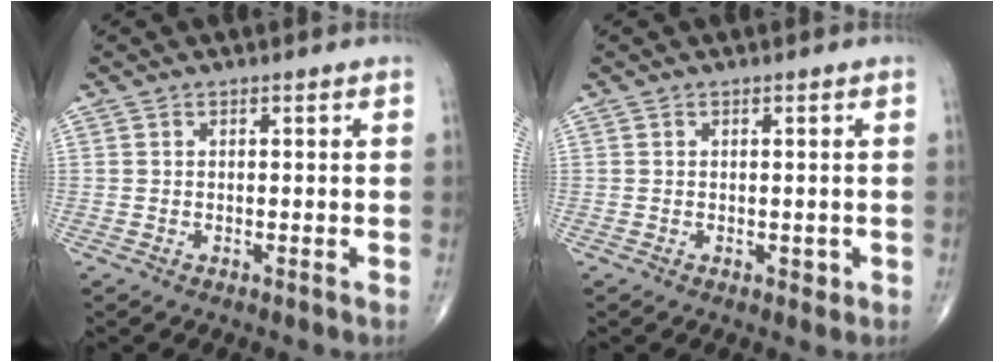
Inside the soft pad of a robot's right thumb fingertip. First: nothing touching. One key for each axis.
{"total": 1.0, "fx": -0.2, "fy": 0.7, "fz": 0.6, "tx": 0.000, "ty": 0.000, "tz": -0.002}